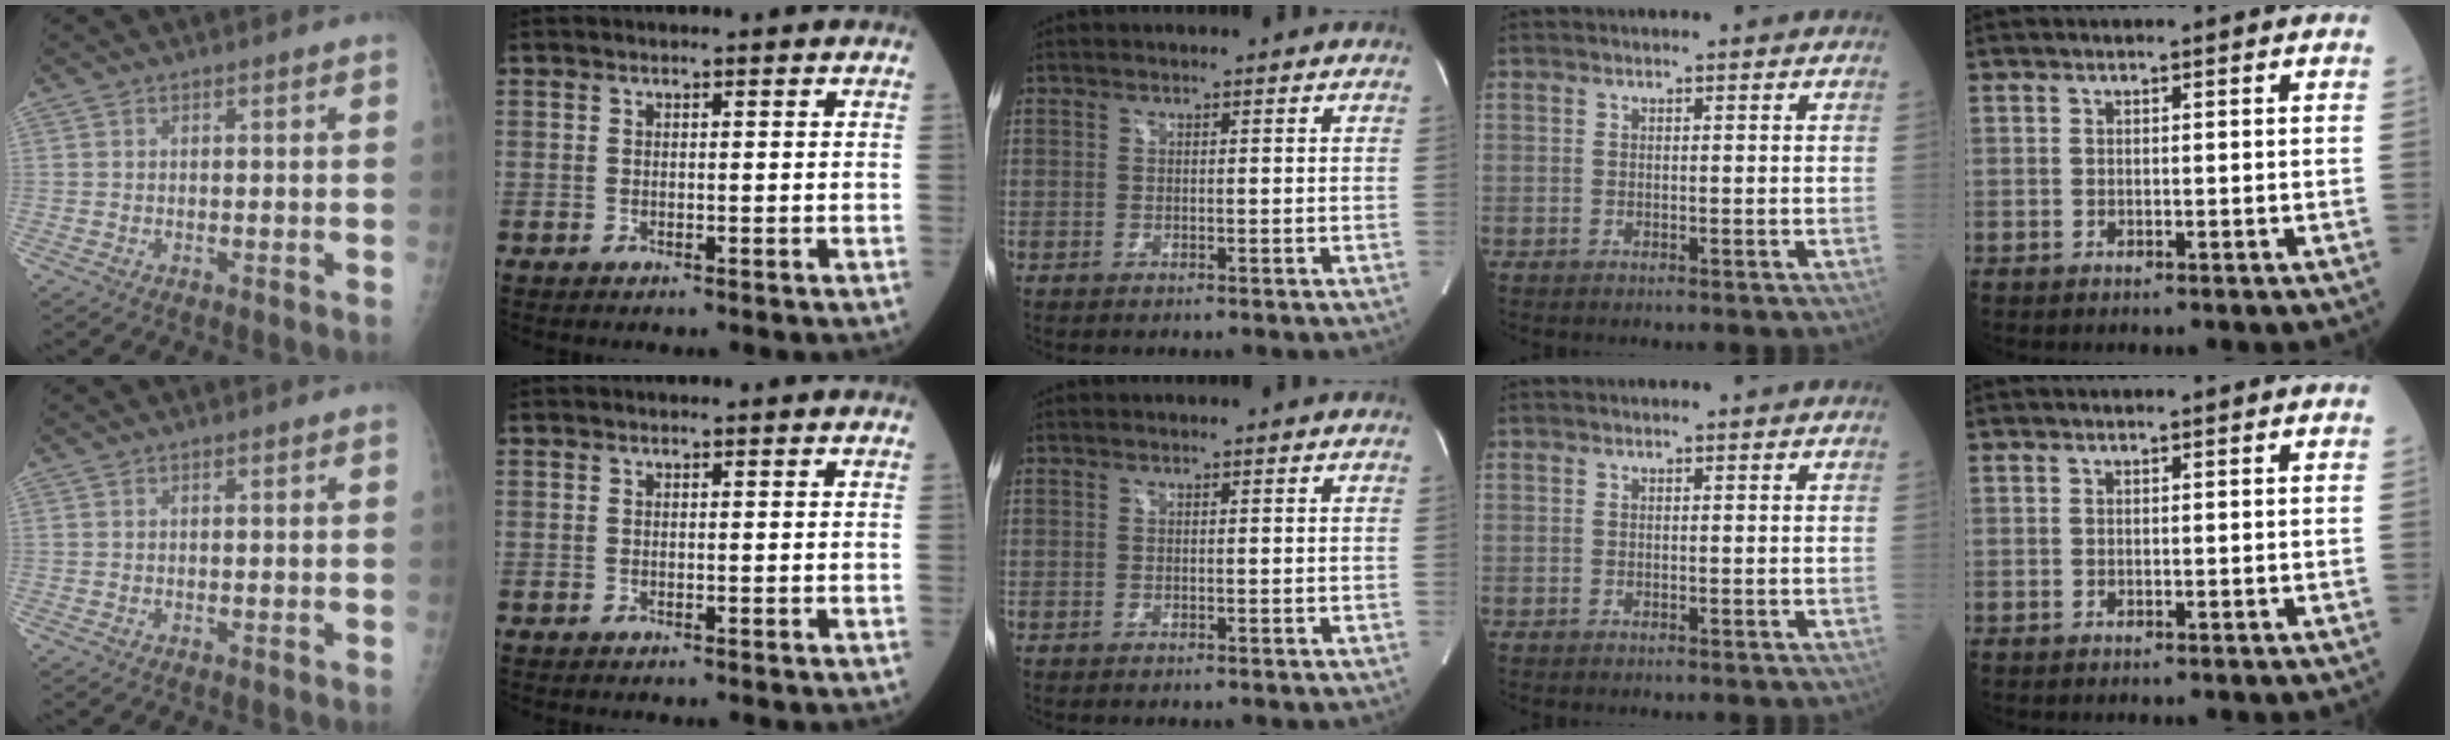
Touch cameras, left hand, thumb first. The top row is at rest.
{}